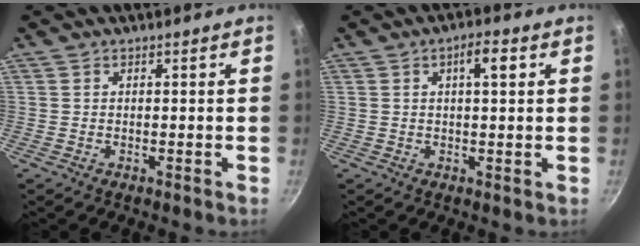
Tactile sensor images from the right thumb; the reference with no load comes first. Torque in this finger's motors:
{"motor_torque": [0.97, 0.76, 0.63, 0.19, -0.01]}